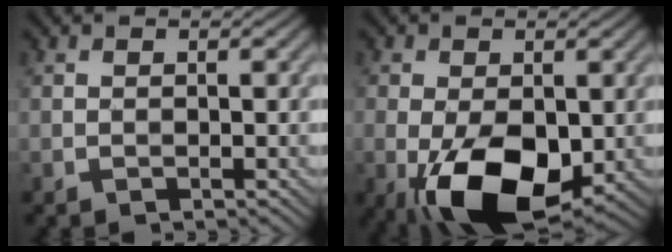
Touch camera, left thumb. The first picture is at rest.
{"total": 12.2, "force": [-3.9, 6.5, 9.5], "torque": [-0.175, -0.029, -0.057]}